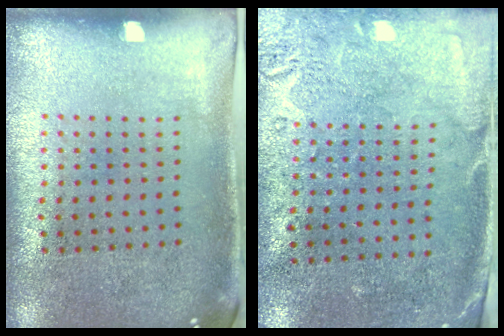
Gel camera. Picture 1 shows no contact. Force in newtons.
{"total": 2.7, "press": 2.3, "slide": 1.5}